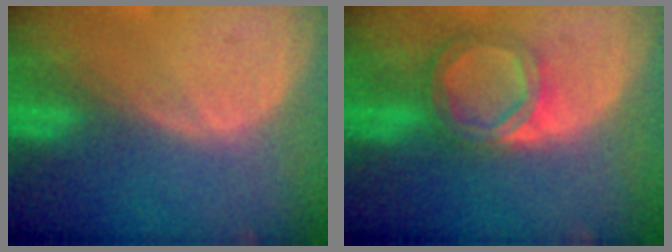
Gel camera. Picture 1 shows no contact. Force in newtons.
{"total": 5.6, "press": 5.3, "slide": 2.0}